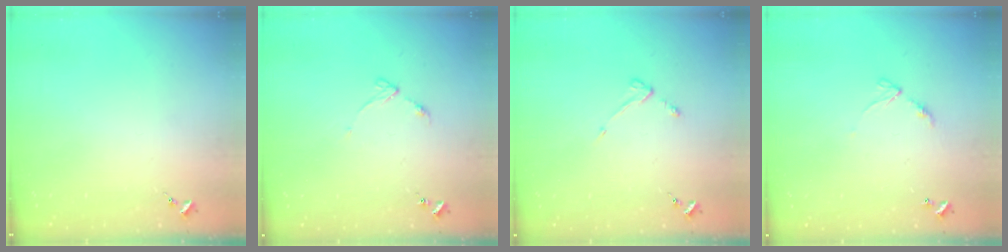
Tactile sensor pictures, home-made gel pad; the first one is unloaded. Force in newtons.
{"total": 4.9, "press": 4.9, "slide": 0.6}
{"total": 3.5, "press": 3.4, "slide": 0.5}
{"total": 6.1, "press": 6.0, "slide": 0.6}